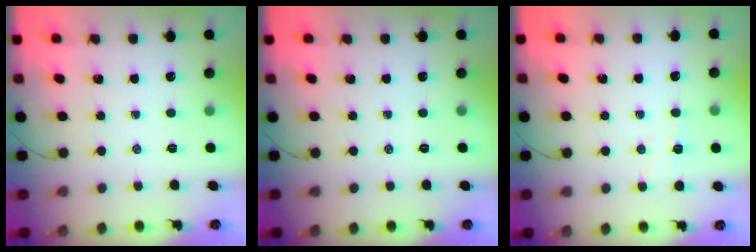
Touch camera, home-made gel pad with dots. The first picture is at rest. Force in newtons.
{"total": 0.0}
{"total": 3.5, "press": 3.4, "slide": 1.0}